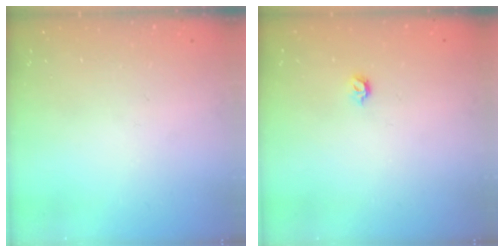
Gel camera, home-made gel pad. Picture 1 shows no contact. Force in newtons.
{"total": 3.9, "press": 3.8, "slide": 0.8}